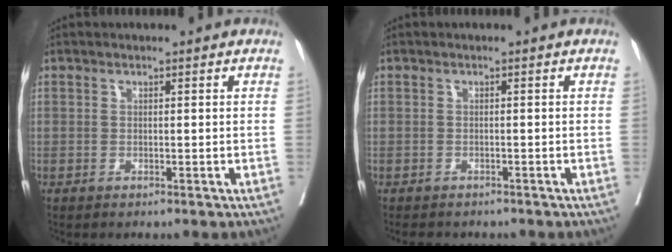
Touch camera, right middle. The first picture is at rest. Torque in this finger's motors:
{"motor_torque": [0.29, -0.24, -0.03, -0.01]}